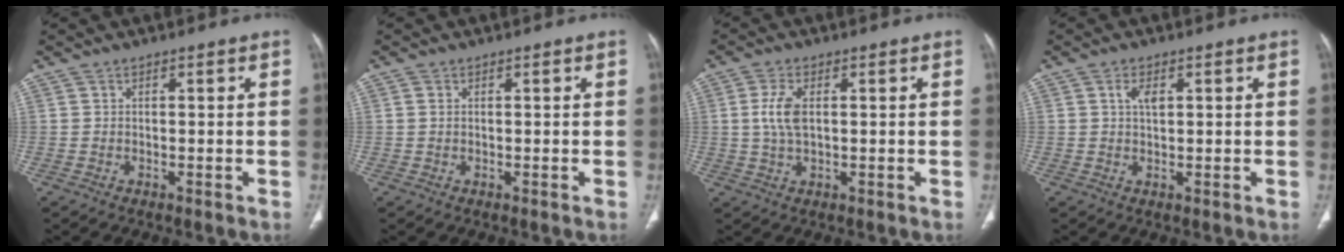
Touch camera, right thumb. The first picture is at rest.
{"total": 0.9, "force": [0.2, 0.6, 0.6], "torque": [-0.016, 0.001, 0.006]}
{"total": 5.4, "force": [0.7, 2.6, 4.6], "torque": [-0.108, 0.001, 0.014]}
{"total": 2.6, "force": [0.8, 1.3, 2.1], "torque": [-0.035, 0.001, 0.015]}